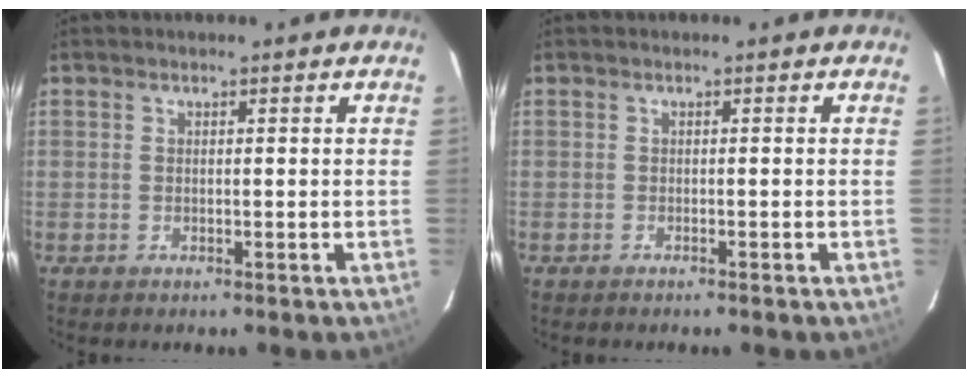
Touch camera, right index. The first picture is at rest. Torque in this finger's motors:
{"motor_torque": [0.06, -0.09, -0.07, -0.03]}